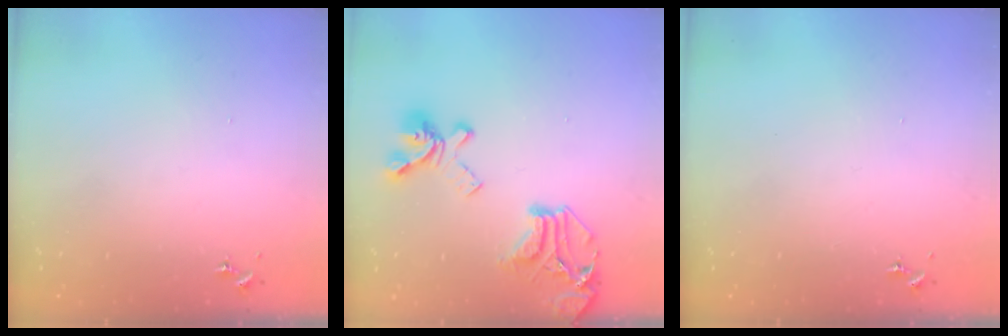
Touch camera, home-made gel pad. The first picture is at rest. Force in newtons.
{"total": 21.7, "press": 21.6, "slide": 2.0}
{"total": 0.0}